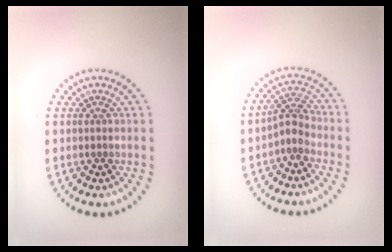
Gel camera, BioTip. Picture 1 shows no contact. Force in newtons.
{"total": 2.3, "press": 1.6, "slide": 1.6}